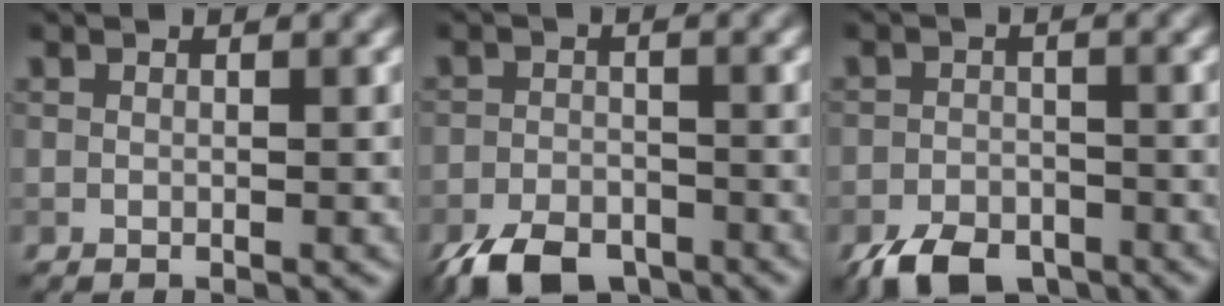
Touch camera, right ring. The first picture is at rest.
{"total": 5.7, "force": [-4.2, 2.7, 2.8], "torque": [-0.047, -0.006, -0.082]}
{"total": 5.4, "force": [-3.9, 2.8, 2.5], "torque": [-0.042, -0.007, -0.070]}